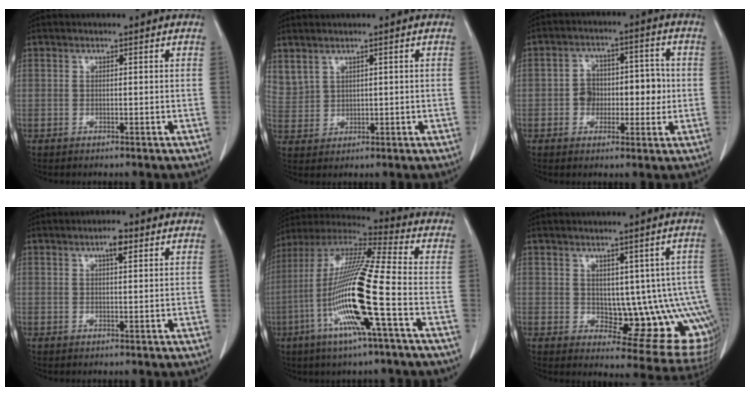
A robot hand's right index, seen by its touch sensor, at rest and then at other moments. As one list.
[{"total": 4.7, "force": [2.9, 3.2, 1.8], "torque": [-0.051, 0.009, 0.078]}, {"total": 7.5, "force": [-0.8, 5.0, 5.5], "torque": [-0.075, 0.035, -0.009]}, {"total": 2.4, "force": [1.2, 0.5, 2.0], "torque": [-0.035, 0.004, 0.018]}, {"total": 18.6, "force": [-5.3, -0.1, 17.8], "torque": [-0.363, -0.014, -0.112]}, {"total": 12.5, "force": [0.0, 5.5, 11.3], "torque": [-0.114, 0.004, 0.016]}]